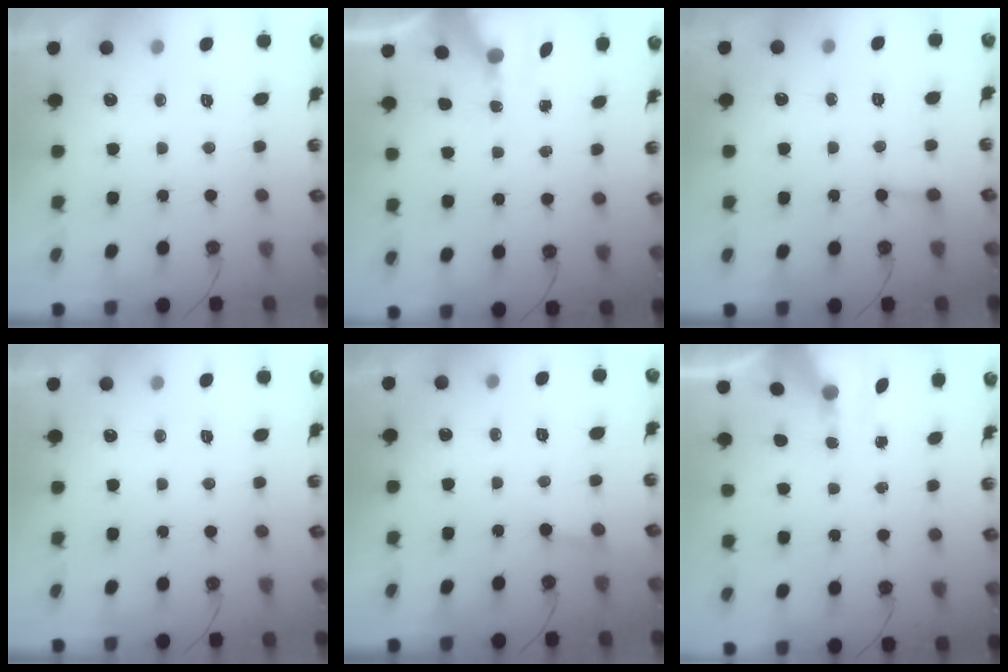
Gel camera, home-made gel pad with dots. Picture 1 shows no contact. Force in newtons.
{"total": 6.7, "press": 6.7, "slide": 0.7}
{"total": 2.7, "press": 2.7, "slide": 0.5}
{"total": 0.0}
{"total": 2.2, "press": 2.2, "slide": 0.1}
{"total": 7.7, "press": 7.7, "slide": 0.7}